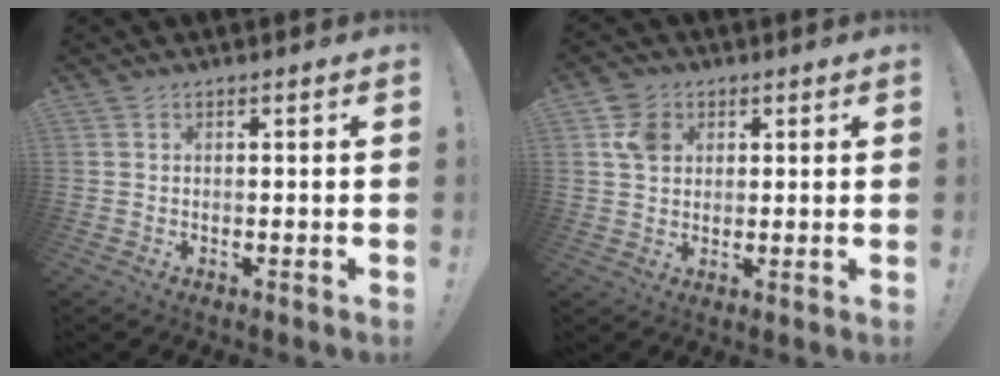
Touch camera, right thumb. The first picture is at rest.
{"total": 6.6, "force": [2.4, 5.4, 3.1], "torque": [-0.035, 0.002, 0.045]}